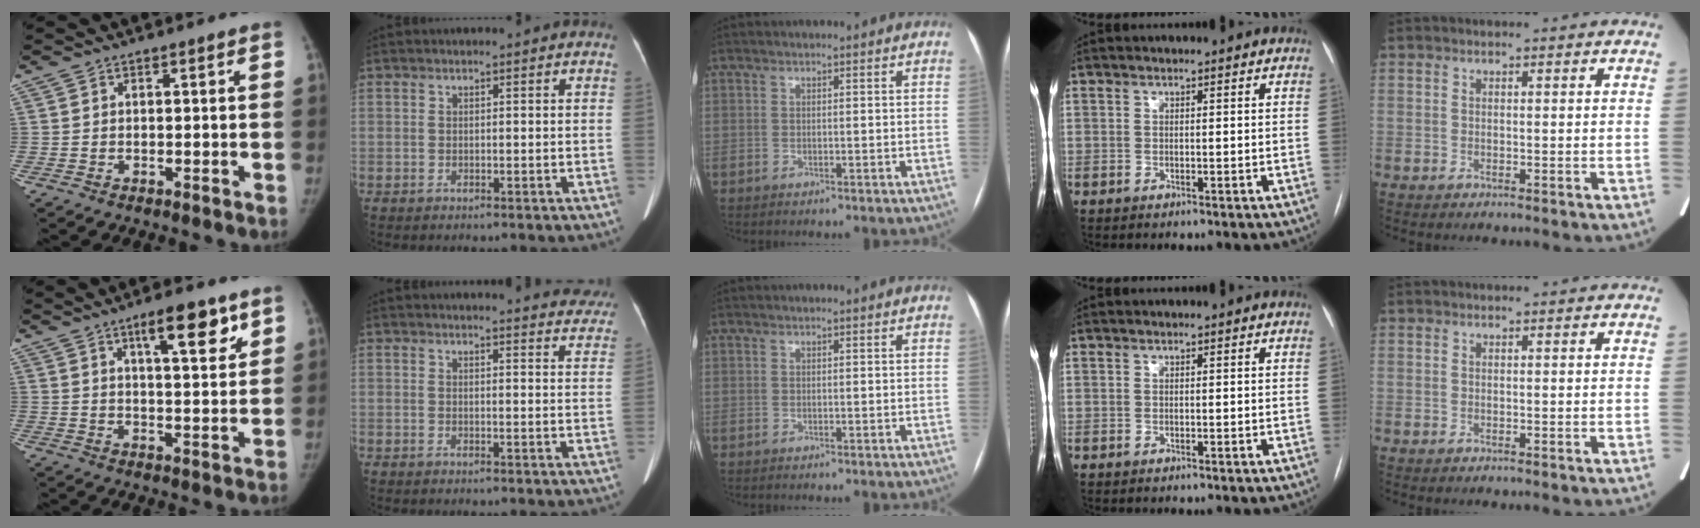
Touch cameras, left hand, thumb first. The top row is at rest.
{"thumb": {"total": 10.0, "force": [5.8, 2.9, 7.6], "torque": [-0.094, -0.032, 0.087]}, "index": {"total": 15.7, "force": [15.2, 2.4, 2.7], "torque": [-0.005, -0.059, 0.145]}}